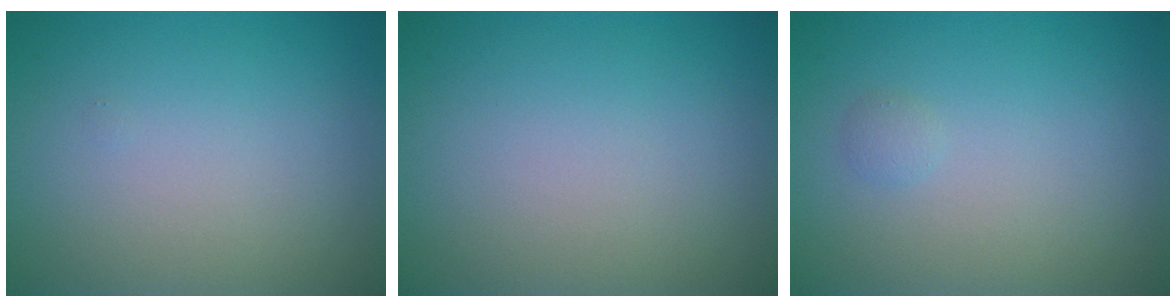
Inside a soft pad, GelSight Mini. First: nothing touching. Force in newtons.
{"total": 0.0}
{"total": 0.6, "press": 0.6, "slide": 0.0}